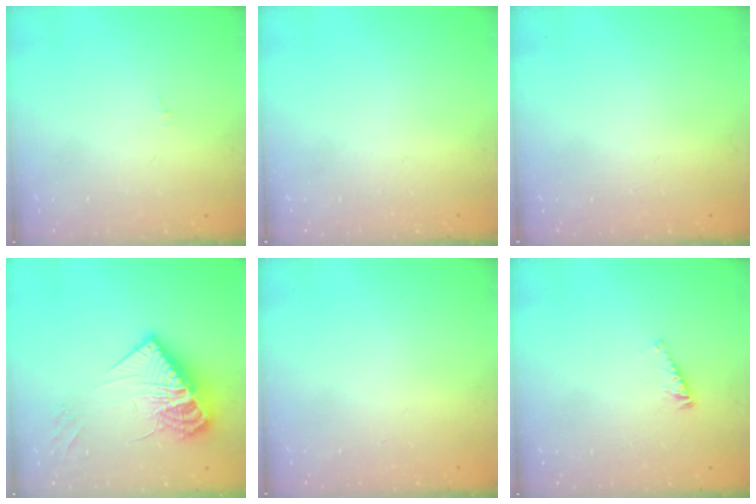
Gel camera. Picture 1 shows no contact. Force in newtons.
{"total": 0.0}
{"total": 0.0}
{"total": 16.2, "press": 16.1, "slide": 1.5}
{"total": 0.0}
{"total": 2.9, "press": 2.9, "slide": 0.4}